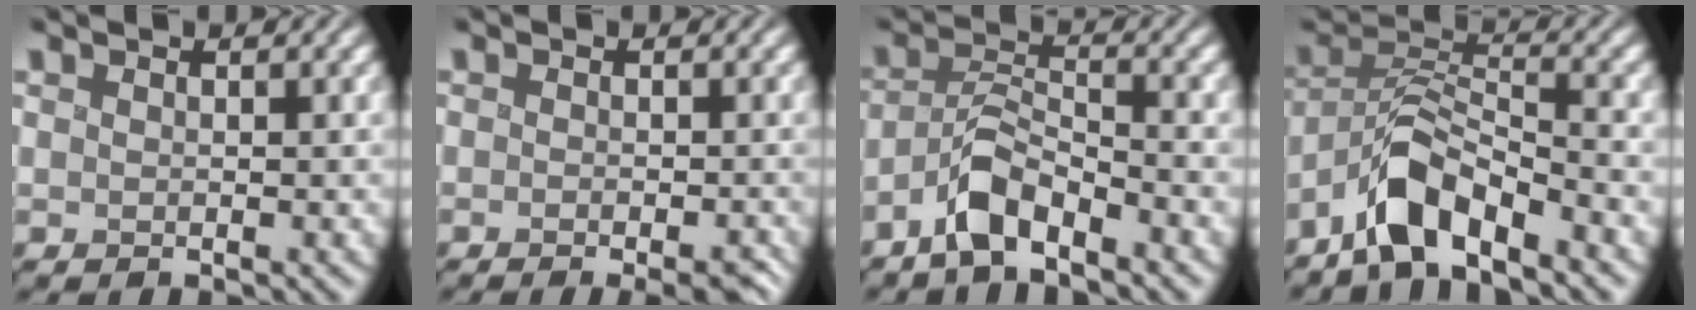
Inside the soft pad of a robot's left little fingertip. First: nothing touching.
{"total": 2.6, "force": [-1.3, 0.7, 2.2], "torque": [-0.020, -0.006, -0.019]}
{"total": 4.2, "force": [-3.4, 1.0, 2.3], "torque": [-0.038, 0.009, -0.073]}
{"total": 5.7, "force": [-4.7, 1.2, 3.0], "torque": [-0.044, 0.009, -0.098]}